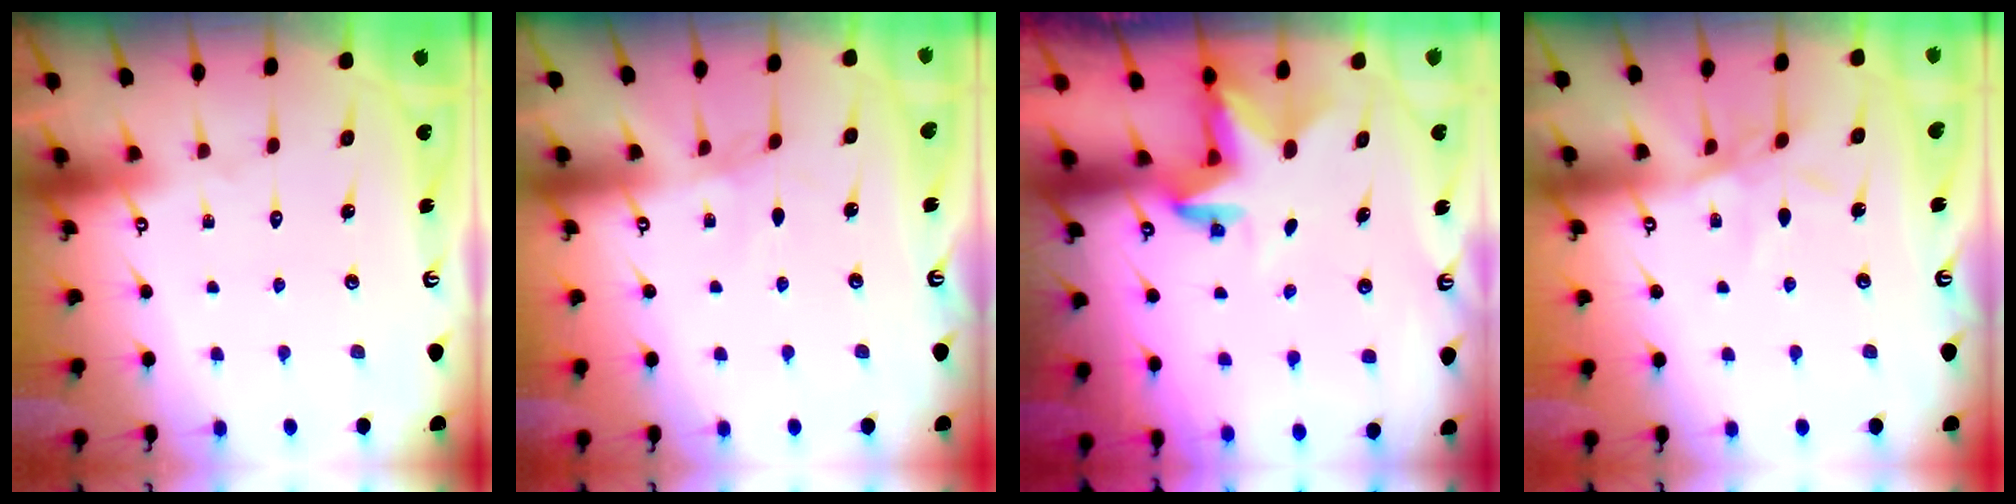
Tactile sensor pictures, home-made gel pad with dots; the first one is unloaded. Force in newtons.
{"total": 0.6, "press": 0.6, "slide": 0.3}
{"total": 2.9, "press": 2.9, "slide": 0.2}
{"total": 6.8, "press": 6.8, "slide": 0.5}